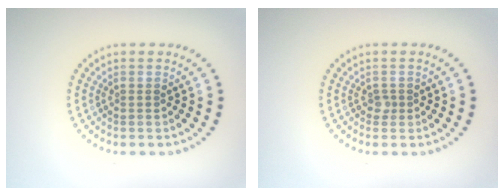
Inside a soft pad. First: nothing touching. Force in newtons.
{"total": 0.7, "press": 0.5, "slide": 0.6}